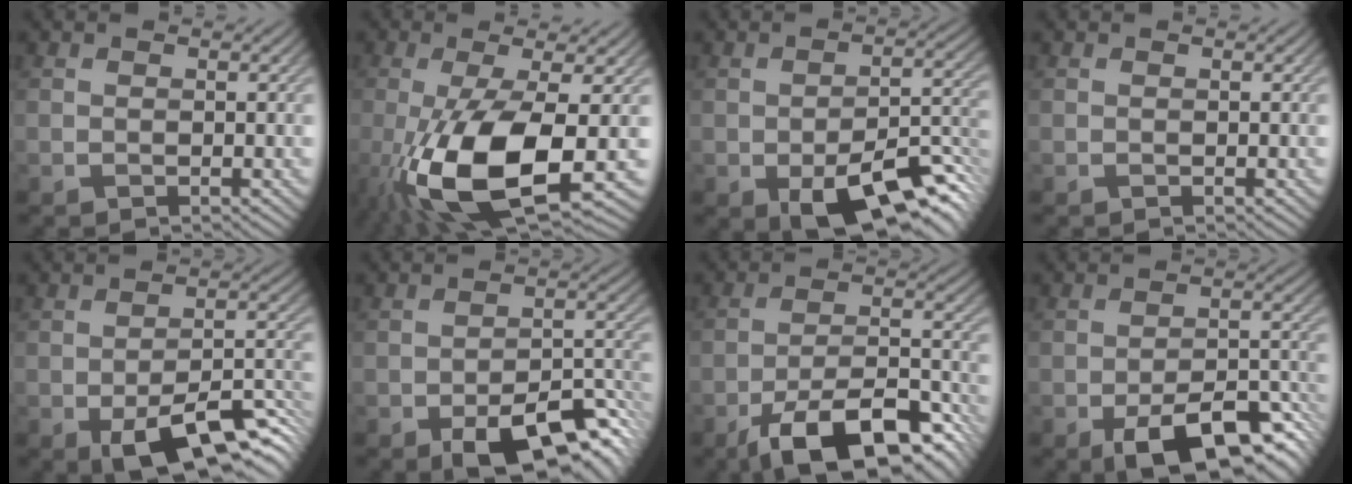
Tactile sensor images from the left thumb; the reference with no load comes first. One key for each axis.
{"total": 13.5, "fx": -3.5, "fy": 4.6, "fz": 12.3, "tx": -0.253, "ty": -0.025, "tz": -0.057}
{"total": 11.6, "fx": -5.6, "fy": 5.2, "fz": 8.7, "tx": -0.137, "ty": -0.027, "tz": -0.076}
{"total": 0.0}
{"total": 10.8, "fx": -5.4, "fy": 4.6, "fz": 8.2, "tx": -0.133, "ty": -0.023, "tz": -0.074}
{"total": 10.0, "fx": -5.3, "fy": 4.6, "fz": 7.1, "tx": -0.105, "ty": -0.020, "tz": -0.070}
{"total": 14.4, "fx": -9.6, "fy": 4.9, "fz": 9.6, "tx": -0.162, "ty": -0.005, "tz": -0.159}
{"total": 10.4, "fx": -5.8, "fy": 4.3, "fz": 7.5, "tx": -0.113, "ty": -0.013, "tz": -0.085}